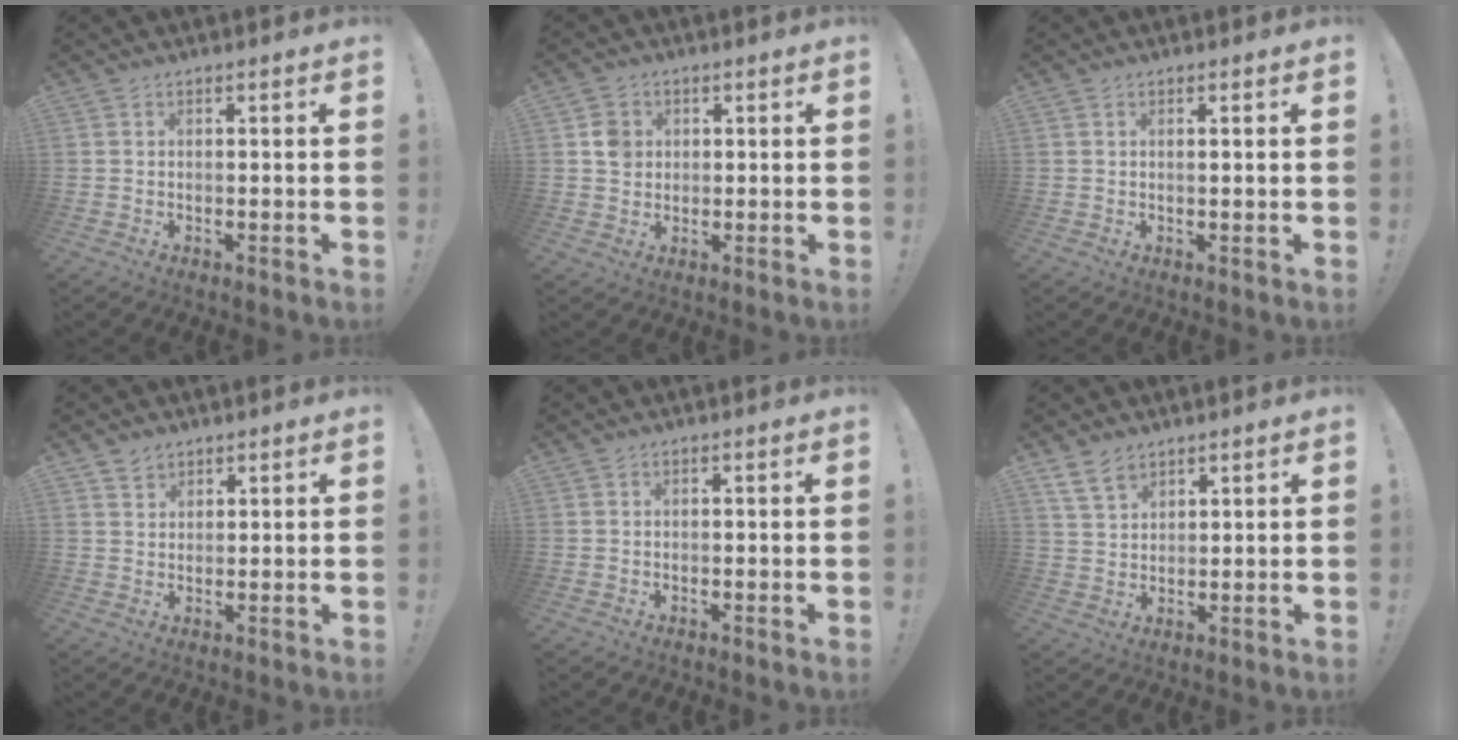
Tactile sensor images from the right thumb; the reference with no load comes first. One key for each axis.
{"total": 4.7, "fx": 0.9, "fy": 4.3, "fz": 1.7, "tx": -0.014, "ty": 0.002, "tz": 0.016}
{"total": 1.1, "fx": 0.5, "fy": -0.3, "fz": 0.9, "tx": -0.004, "ty": -0.007, "tz": 0.005}
{"total": 2.6, "fx": 1.9, "fy": 1.6, "fz": 0.5, "tx": -0.006, "ty": -0.010, "tz": 0.036}
{"total": 0.0}
{"total": 6.8, "fx": 4.7, "fy": 3.8, "fz": 3.0, "tx": -0.056, "ty": -0.016, "tz": 0.092}